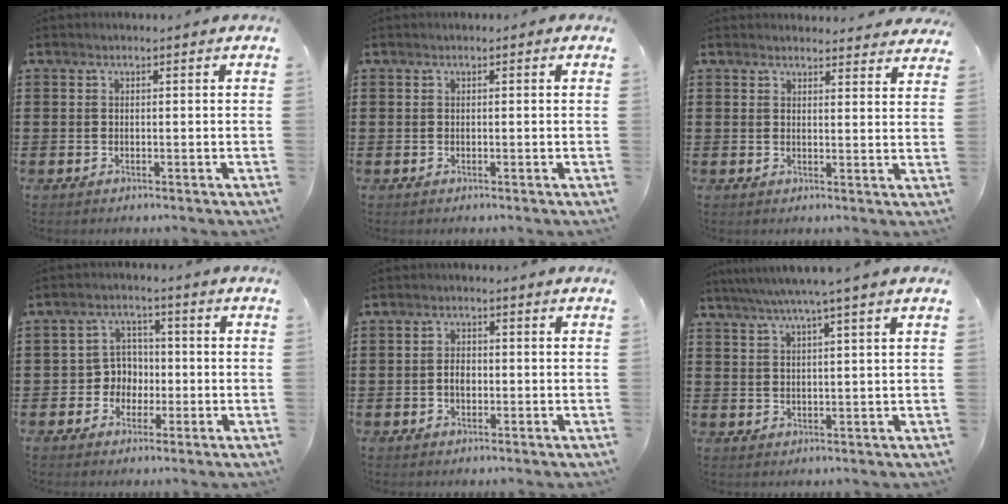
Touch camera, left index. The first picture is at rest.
{"total": 0.0}
{"total": 2.9, "force": [2.8, 0.3, 0.1], "torque": [-0.002, -0.013, 0.053]}
{"total": 4.6, "force": [-1.0, 4.3, 1.3], "torque": [-0.042, 0.013, -0.022]}
{"total": 2.3, "force": [-0.3, 1.4, 1.7], "torque": [-0.035, 0.004, -0.007]}
{"total": 4.4, "force": [3.2, -0.7, 2.9], "torque": [-0.062, -0.009, 0.055]}